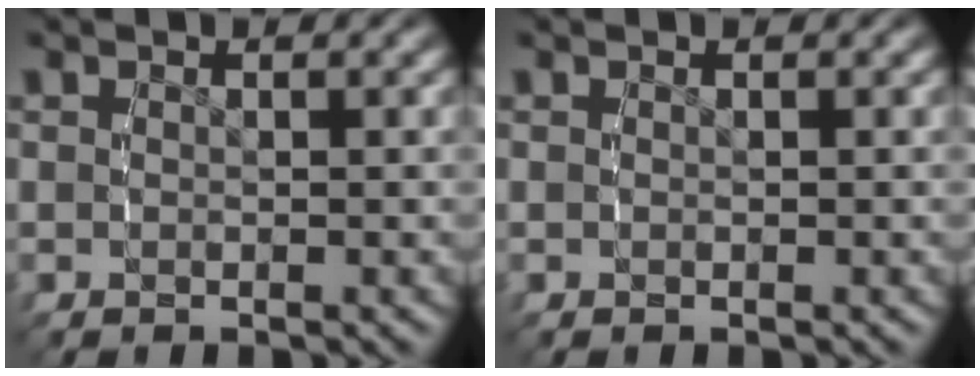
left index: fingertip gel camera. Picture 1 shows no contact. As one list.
[{"total": 0.0}]